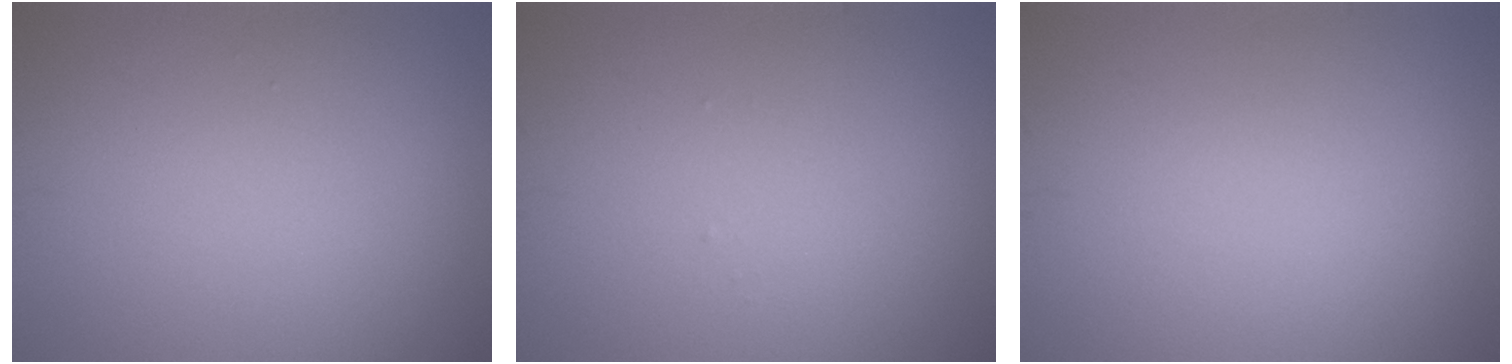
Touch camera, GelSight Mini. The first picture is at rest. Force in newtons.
{"total": 0.0}
{"total": 0.0}